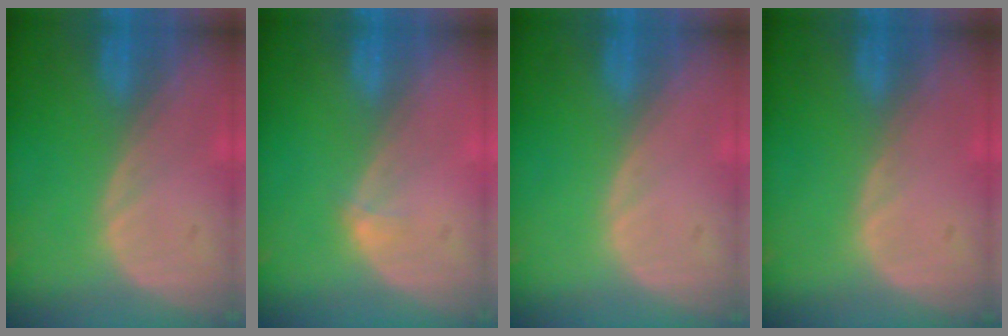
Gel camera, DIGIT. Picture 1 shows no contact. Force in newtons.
{"total": 1.1, "press": 0.8, "slide": 0.7}
{"total": 0.0}
{"total": 0.0}